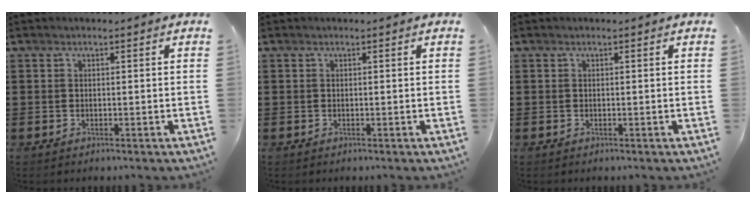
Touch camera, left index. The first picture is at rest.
{"total": 0.0}
{"total": 0.0}